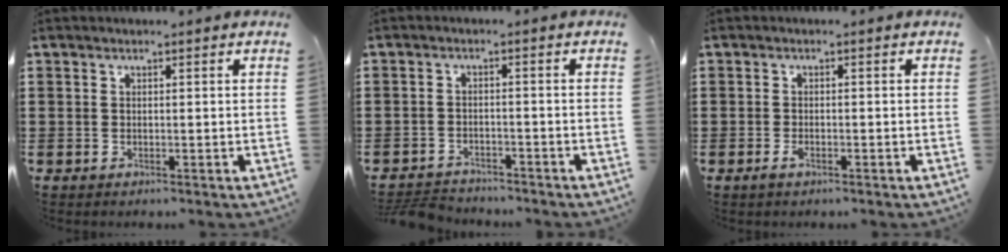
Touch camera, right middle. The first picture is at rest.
{"total": 3.4, "force": [-3.3, 0.6, 0.3], "torque": [-0.017, 0.000, -0.074]}
{"total": 1.4, "force": [-0.9, 0.5, 1.0], "torque": [-0.028, -0.006, -0.018]}